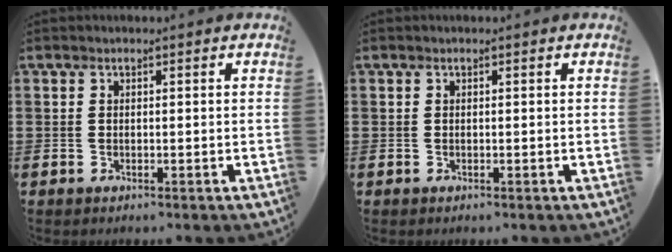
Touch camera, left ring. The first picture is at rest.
{"total": 0.0}